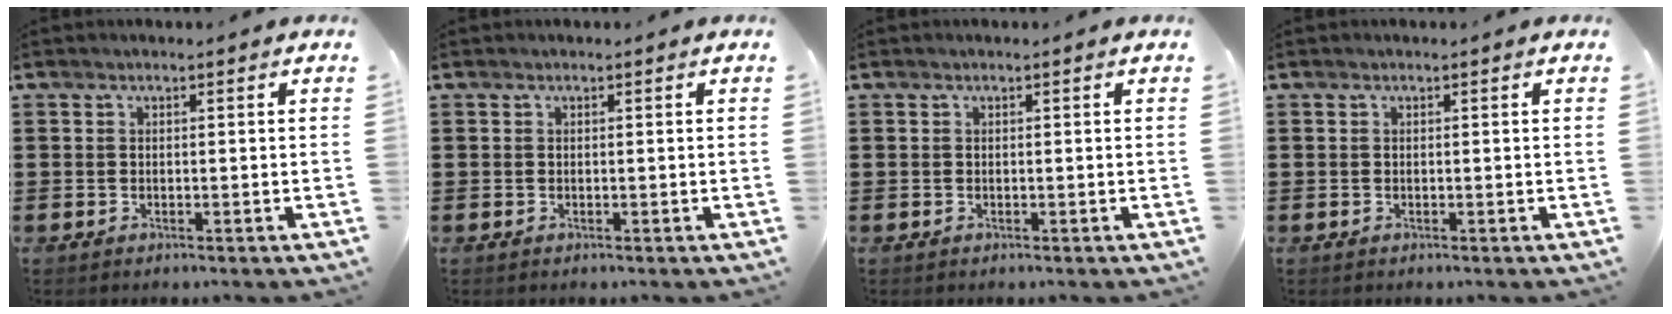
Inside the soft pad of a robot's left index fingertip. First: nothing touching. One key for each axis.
{"total": 0.0}
{"total": 0.0}
{"total": 0.0}